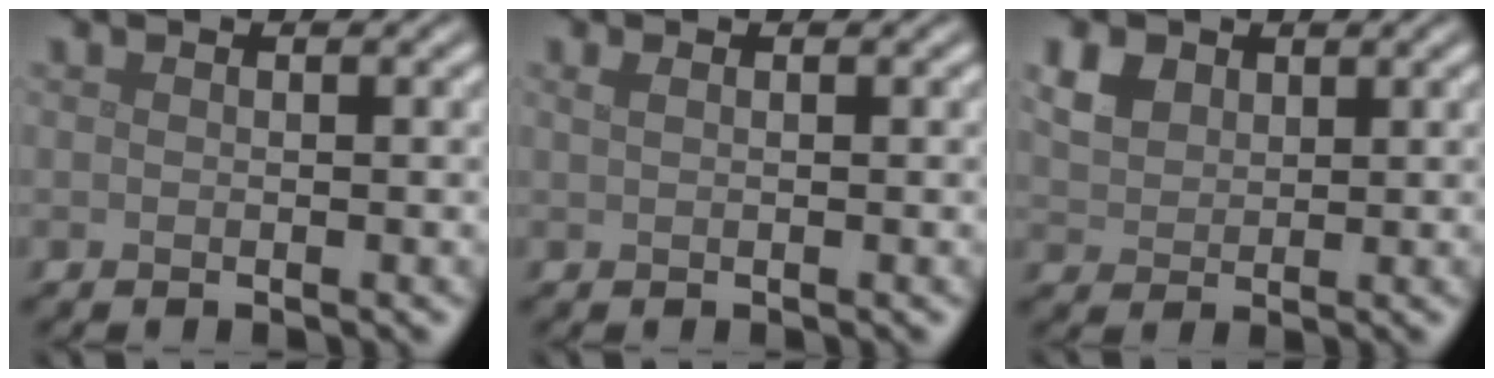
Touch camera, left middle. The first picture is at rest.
{"total": 0.8, "force": [0.4, 0.4, 0.6], "torque": [-0.011, 0.004, 0.007]}
{"total": 3.6, "force": [1.9, 2.5, 1.7], "torque": [-0.049, 0.007, 0.040]}